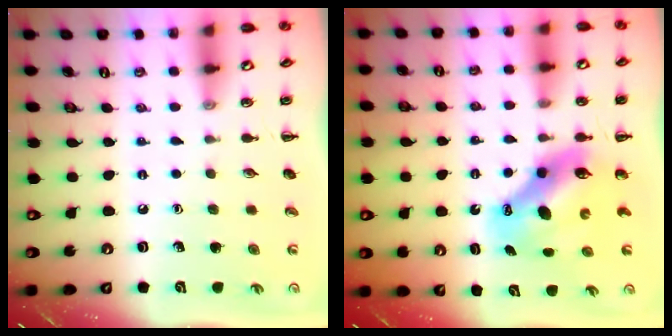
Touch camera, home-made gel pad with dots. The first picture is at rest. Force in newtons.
{"total": 9.6, "press": 9.1, "slide": 3.0}